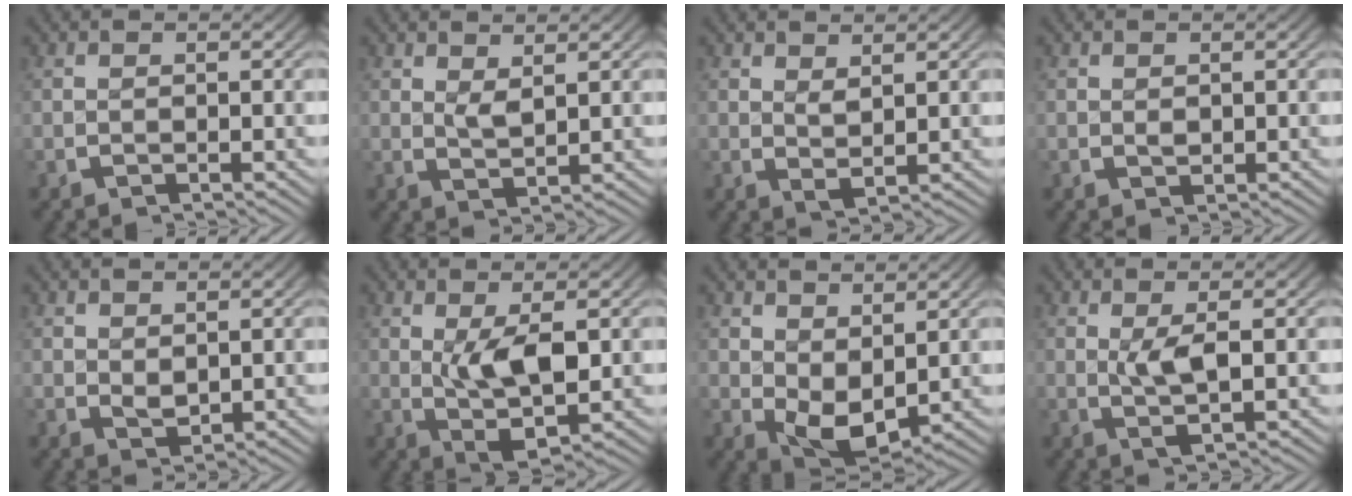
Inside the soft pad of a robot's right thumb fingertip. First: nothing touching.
{"total": 2.2, "force": [1.6, 0.8, 1.2], "torque": [-0.019, -0.008, 0.034]}
{"total": 1.9, "force": [1.5, 0.8, 0.9], "torque": [-0.011, -0.008, 0.035]}
{"total": 0.6, "force": [0.1, 0.5, 0.3], "torque": [-0.006, -0.005, 0.006]}
{"total": 1.5, "force": [0.7, 1.0, 0.8], "torque": [-0.011, -0.010, 0.021]}
{"total": 6.0, "force": [0.4, 3.1, 5.1], "torque": [-0.096, -0.022, 0.016]}
{"total": 5.6, "force": [0.0, 4.0, 4.0], "torque": [-0.079, -0.032, 0.016]}
{"total": 3.0, "force": [0.6, 1.0, 2.8], "torque": [-0.054, -0.008, 0.014]}